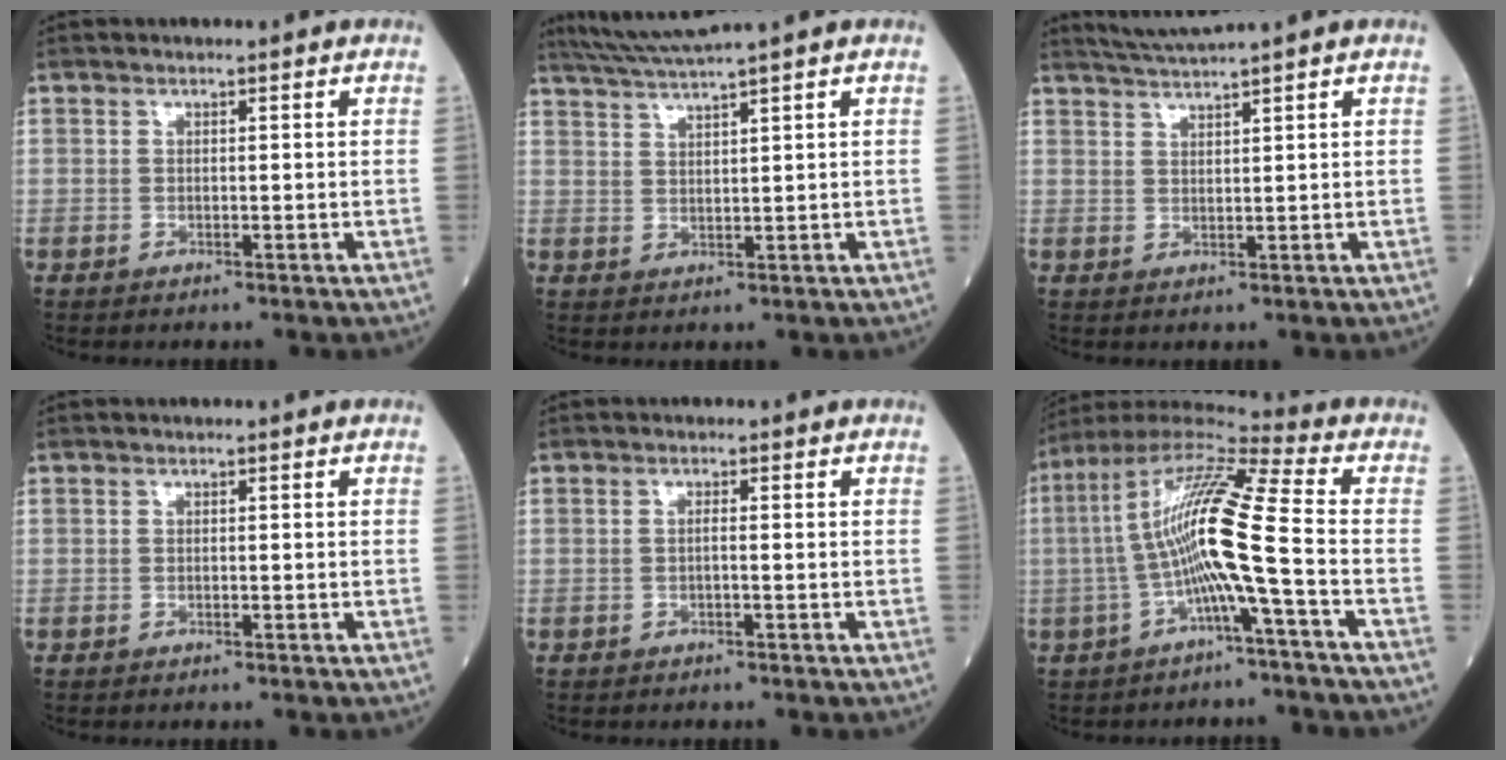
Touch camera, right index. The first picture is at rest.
{"total": 4.9, "force": [4.2, -1.9, 1.8], "torque": [-0.043, -0.001, 0.088]}
{"total": 3.5, "force": [3.1, -1.5, 0.7], "torque": [-0.017, -0.002, 0.067]}
{"total": 0.0}
{"total": 0.8, "force": [-0.2, 0.0, 0.8], "torque": [-0.016, 0.002, -0.002]}
{"total": 14.2, "force": [-2.2, -0.5, 14.0], "torque": [-0.271, 0.024, -0.052]}